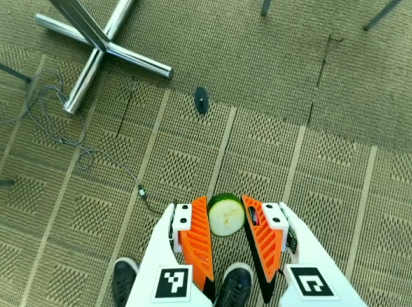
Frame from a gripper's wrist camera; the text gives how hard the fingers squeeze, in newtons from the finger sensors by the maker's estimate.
{"total": 7.2, "left": 6.9, "right": 7.5}